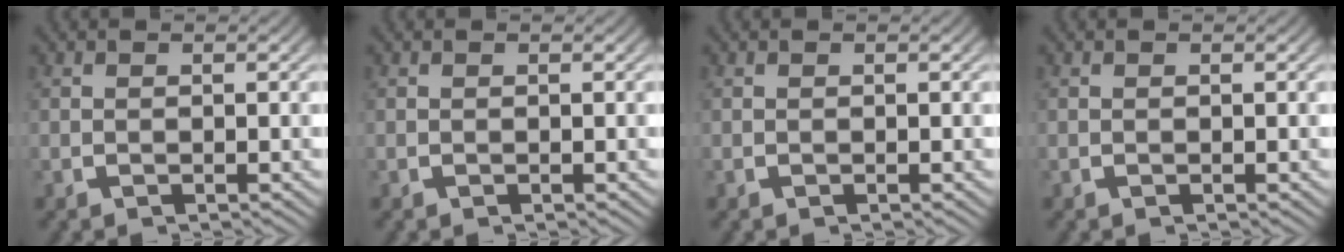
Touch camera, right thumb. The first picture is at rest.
{"total": 0.0}
{"total": 0.0}
{"total": 0.0}